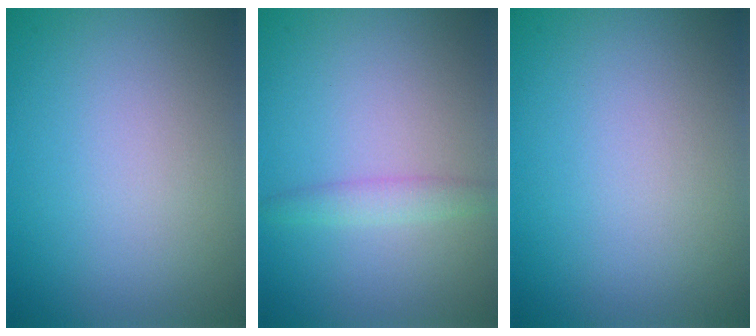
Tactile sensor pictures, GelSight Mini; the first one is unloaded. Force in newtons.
{"total": 1.6, "press": 1.6, "slide": 0.1}
{"total": 0.0}